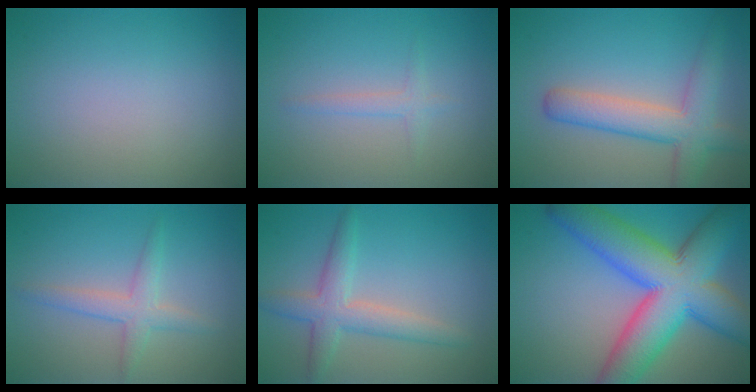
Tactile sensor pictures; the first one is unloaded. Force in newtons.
{"total": 1.2, "press": 1.2, "slide": 0.1}
{"total": 4.9, "press": 4.9, "slide": 0.2}
{"total": 2.5, "press": 2.5, "slide": 0.0}
{"total": 3.7, "press": 3.7, "slide": 0.2}
{"total": 13.1, "press": 13.1, "slide": 0.4}